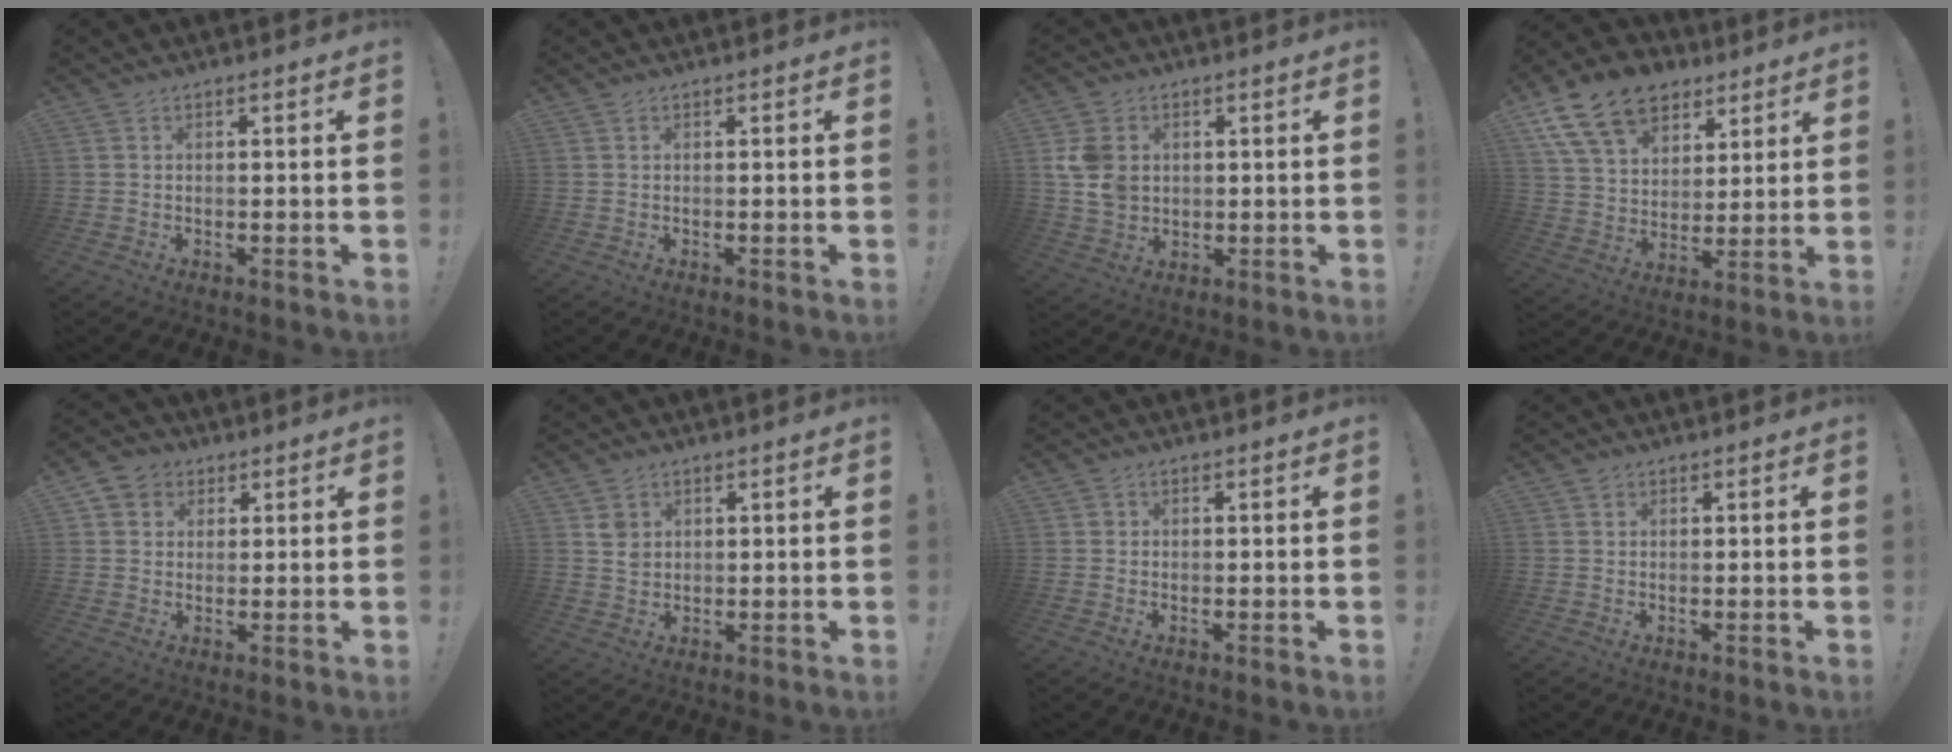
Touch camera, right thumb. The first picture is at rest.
{"total": 0.0}
{"total": 9.7, "force": [1.9, 8.2, 4.9], "torque": [-0.089, 0.001, 0.039]}
{"total": 18.7, "force": [10.4, 12.4, 9.2], "torque": [-0.159, -0.051, 0.196]}
{"total": 5.3, "force": [1.9, 4.8, 1.3], "torque": [-0.022, -0.003, 0.039]}
{"total": 3.6, "force": [2.0, 2.7, 1.3], "torque": [-0.009, -0.010, 0.034]}
{"total": 1.0, "force": [0.4, 0.9, 0.1], "torque": [0.005, -0.001, 0.007]}
{"total": 1.0, "force": [0.7, 0.7, 0.1], "torque": [0.000, 0.000, 0.012]}